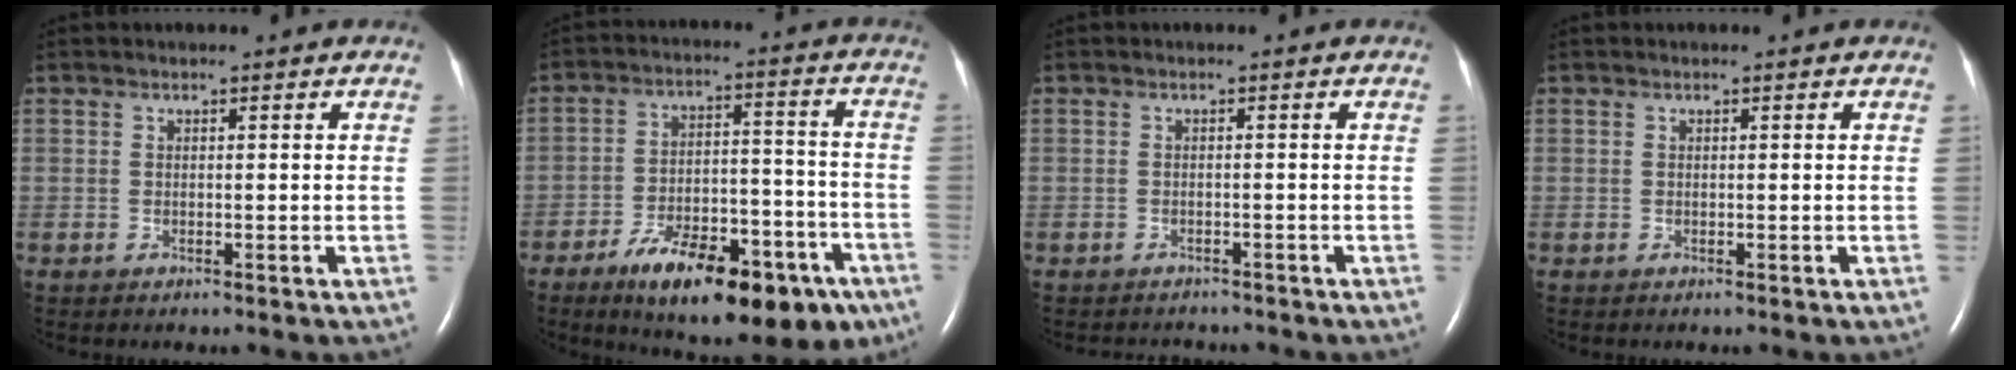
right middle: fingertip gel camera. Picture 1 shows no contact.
{"total": 18.9, "force": [-11.7, 6.9, 13.1], "torque": [-0.156, 0.020, -0.172]}
{"total": 3.2, "force": [-3.0, 1.0, 0.4], "torque": [-0.005, -0.004, -0.038]}
{"total": 0.0}